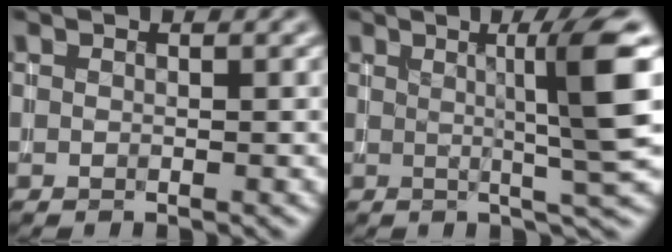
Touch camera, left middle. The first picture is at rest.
{"total": 7.4, "force": [1.2, 0.8, 7.3], "torque": [-0.098, 0.006, 0.021]}